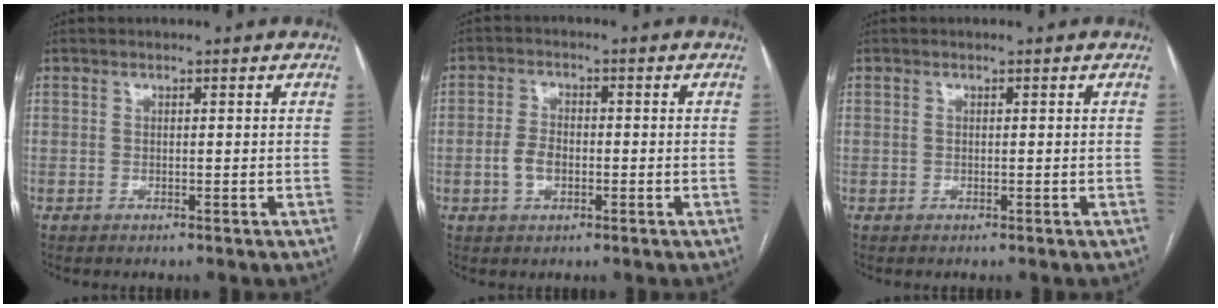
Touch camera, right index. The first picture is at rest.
{"total": 4.1, "force": [-1.1, 2.5, 3.0], "torque": [-0.066, 0.007, -0.018]}
{"total": 0.0}